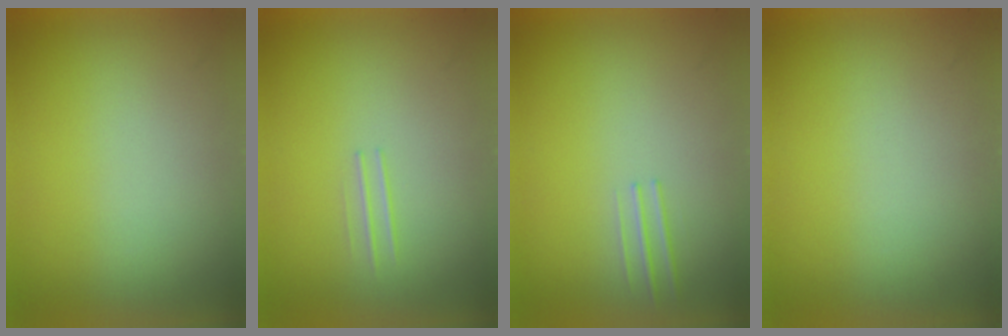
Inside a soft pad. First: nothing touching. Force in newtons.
{"total": 1.2}
{"total": 1.1}
{"total": 0.0}